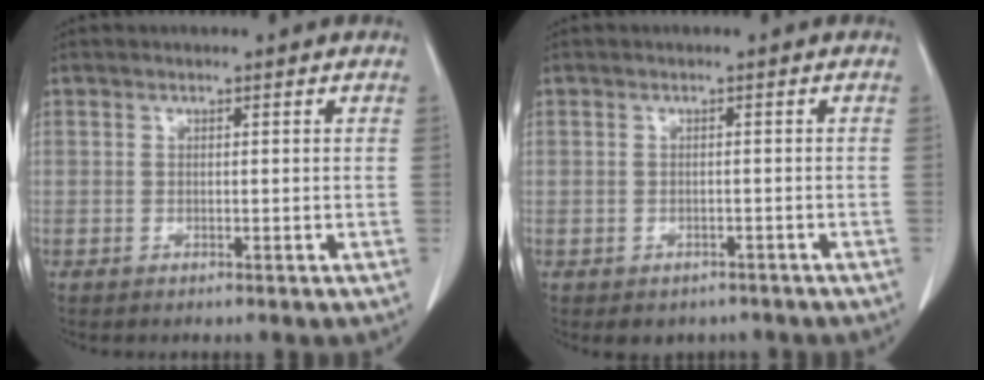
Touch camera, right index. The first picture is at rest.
{"total": 3.3, "force": [-2.4, 2.2, 0.4], "torque": [-0.001, 0.006, -0.030]}